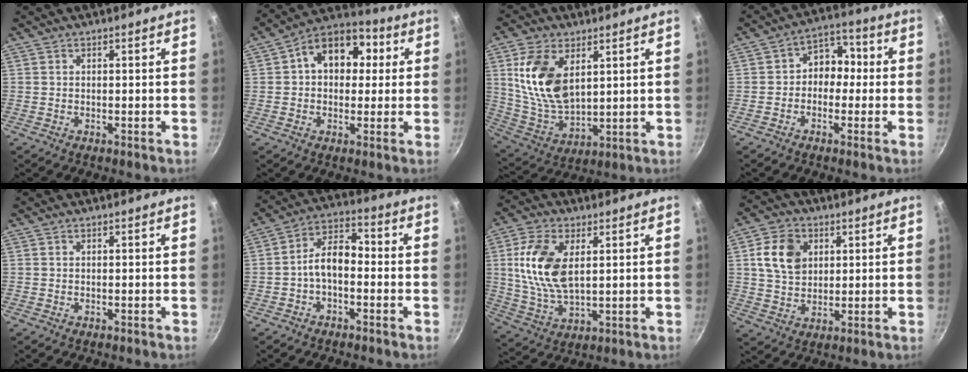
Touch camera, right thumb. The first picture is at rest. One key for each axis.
{"total": 13.6, "fx": 2.9, "fy": 9.8, "fz": 8.9, "tx": -0.087, "ty": 0.024, "tz": 0.024}
{"total": 15.1, "fx": 4.6, "fy": 8.8, "fz": 11.4, "tx": -0.205, "ty": -0.030, "tz": 0.102}
{"total": 7.5, "fx": -0.4, "fy": 5.9, "fz": 4.5, "tx": -0.011, "ty": 0.027, "tz": -0.025}
{"total": 0.0}
{"total": 7.6, "fx": -1.9, "fy": 4.3, "fz": 5.9, "tx": -0.088, "ty": 0.042, "tz": -0.044}
{"total": 13.3, "fx": 2.9, "fy": 7.2, "fz": 10.8, "tx": -0.211, "ty": -0.010, "tz": 0.061}
{"total": 9.7, "fx": 2.8, "fy": 7.5, "fz": 5.6, "tx": -0.079, "ty": 0.000, "tz": 0.048}